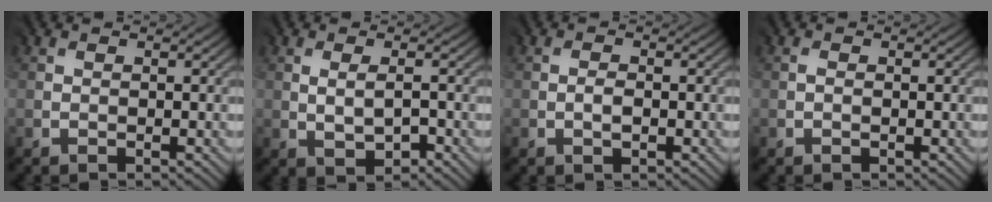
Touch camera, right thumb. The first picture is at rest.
{"total": 2.3, "force": [-0.4, 1.1, 1.9], "torque": [-0.037, -0.004, 0.000]}
{"total": 1.0, "force": [-0.6, 0.4, 0.7], "torque": [-0.012, -0.004, -0.009]}
{"total": 0.0}